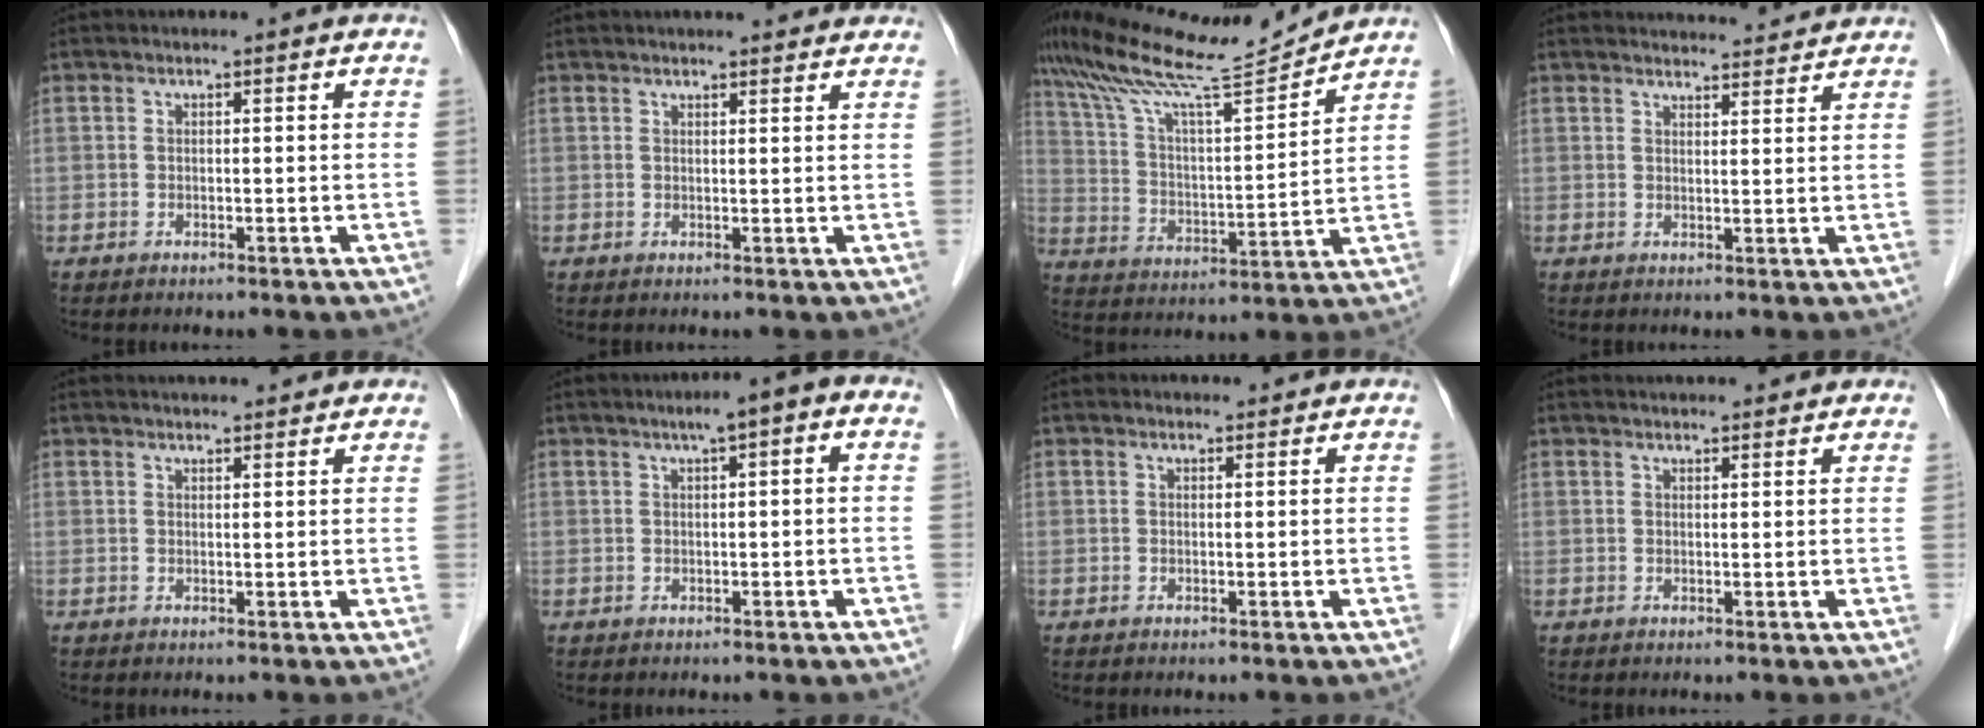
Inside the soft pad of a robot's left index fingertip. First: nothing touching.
{"total": 7.1, "force": [6.3, 1.3, 3.0], "torque": [-0.035, 0.019, 0.072]}
{"total": 15.4, "force": [14.1, -0.6, 6.2], "torque": [-0.124, -0.004, 0.241]}
{"total": 7.7, "force": [7.6, 0.8, 1.1], "torque": [-0.008, 0.011, 0.085]}
{"total": 8.0, "force": [7.3, 1.4, 3.1], "torque": [-0.039, 0.028, 0.091]}
{"total": 3.8, "force": [1.4, 0.7, 3.5], "torque": [-0.049, 0.017, 0.015]}
{"total": 1.4, "force": [1.3, 0.4, 0.1], "torque": [-0.008, 0.010, 0.018]}
{"total": 8.4, "force": [7.6, 1.7, 3.2], "torque": [-0.040, 0.029, 0.092]}